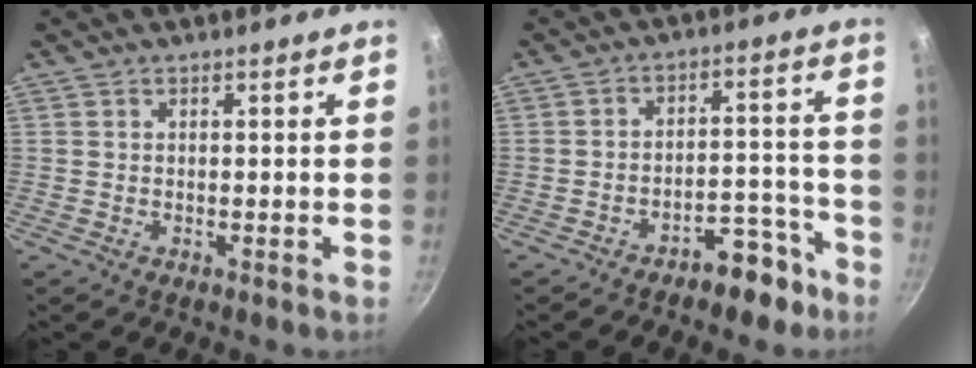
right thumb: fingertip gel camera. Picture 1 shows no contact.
{"total": 8.3, "force": [-5.9, 3.8, 4.5], "torque": [-0.025, 0.074, -0.071]}